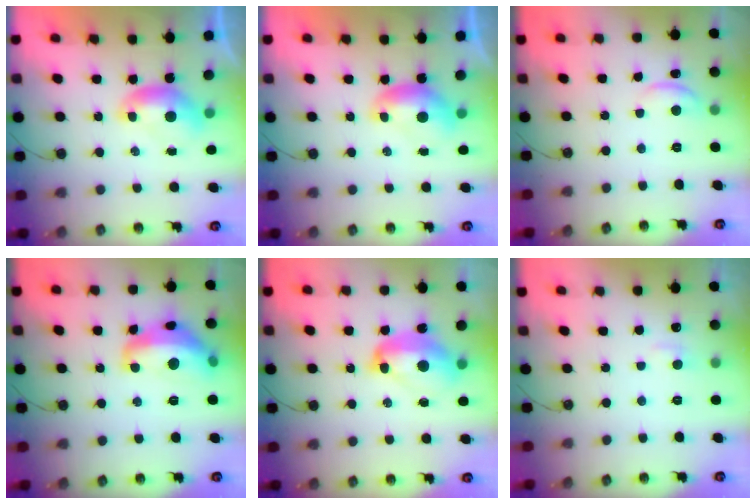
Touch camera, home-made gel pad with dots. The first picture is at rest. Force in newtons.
{"total": 0.0}
{"total": 1.7, "press": 1.6, "slide": 0.6}
{"total": 9.6, "press": 9.6, "slide": 0.9}
{"total": 9.2, "press": 9.1, "slide": 1.2}
{"total": 1.4, "press": 1.3, "slide": 0.6}